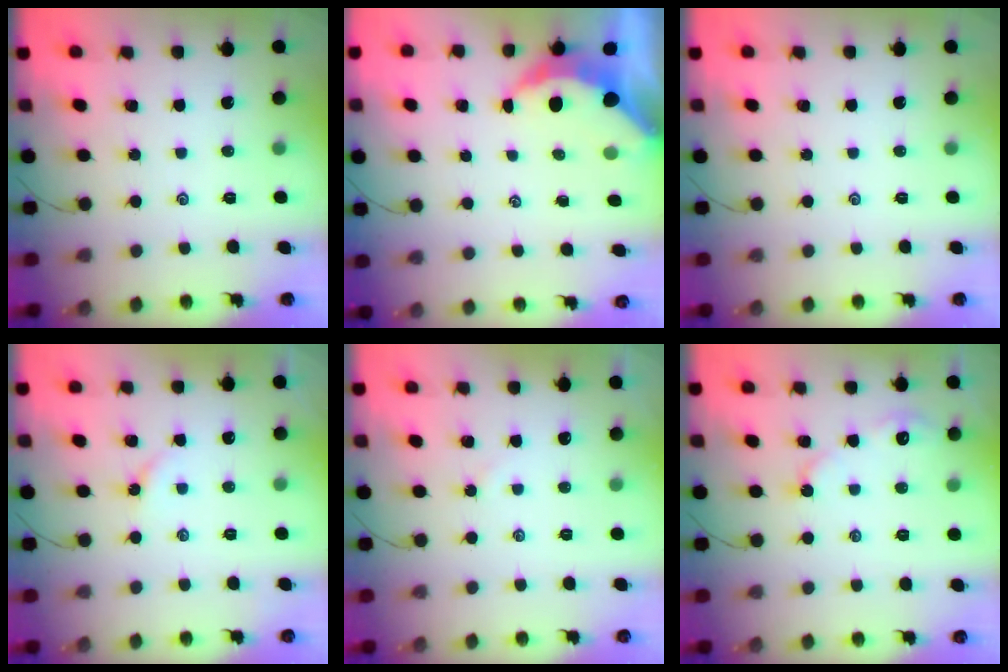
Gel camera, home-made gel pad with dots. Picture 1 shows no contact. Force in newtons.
{"total": 5.8, "press": 5.8, "slide": 0.9}
{"total": 0.0}
{"total": 3.0, "press": 2.9, "slide": 0.4}
{"total": 2.7, "press": 2.7, "slide": 0.4}
{"total": 4.2, "press": 4.2, "slide": 0.4}